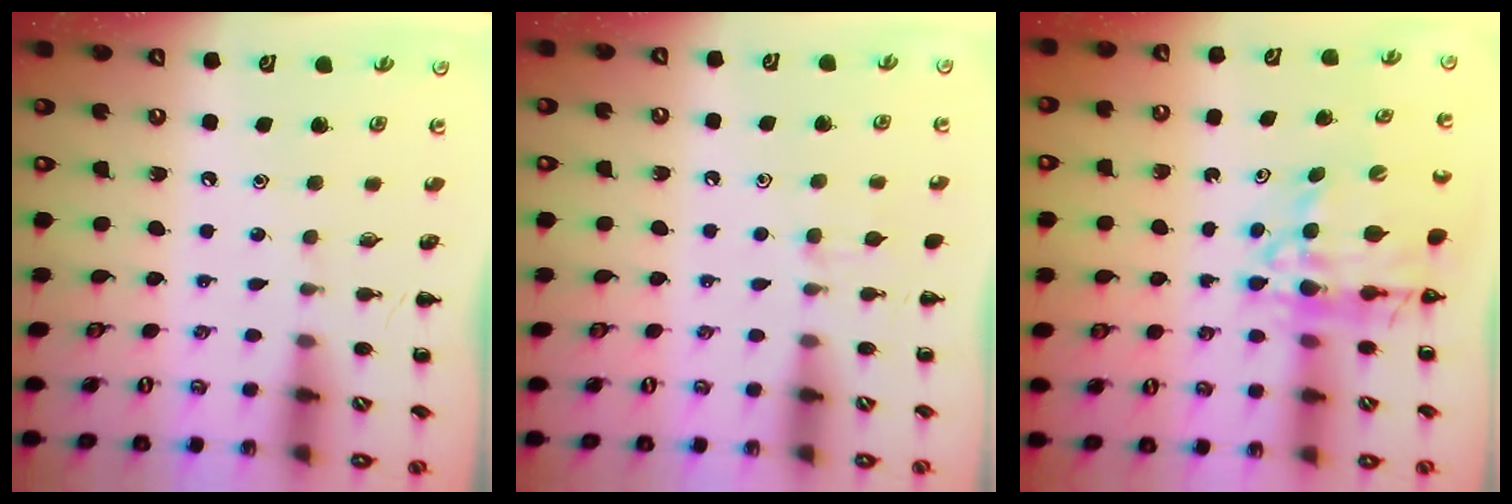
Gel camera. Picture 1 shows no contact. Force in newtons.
{"total": 4.4, "press": 4.1, "slide": 1.6}
{"total": 14.6, "press": 14.0, "slide": 4.2}